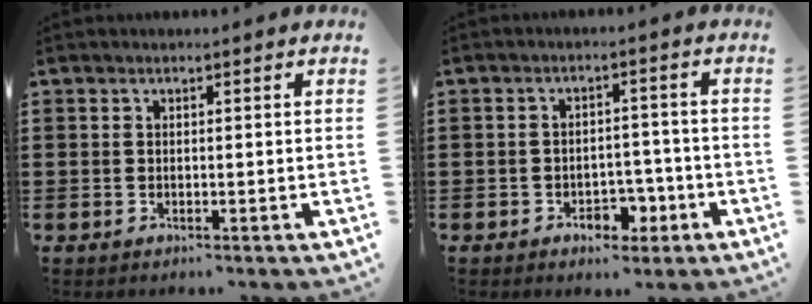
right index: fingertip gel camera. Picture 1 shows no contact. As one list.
[{"total": 4.6, "force": [-2.5, 3.0, 2.5], "torque": [-0.032, 0.006, -0.047]}]